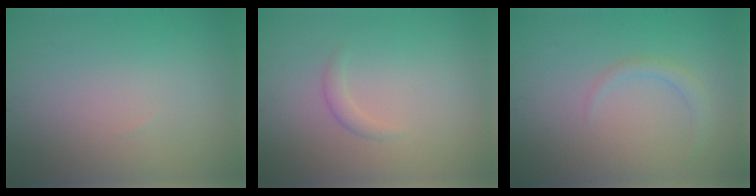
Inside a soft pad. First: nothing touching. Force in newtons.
{"total": 0.9, "press": 0.9, "slide": 0.0}
{"total": 1.3, "press": 1.3, "slide": 0.1}